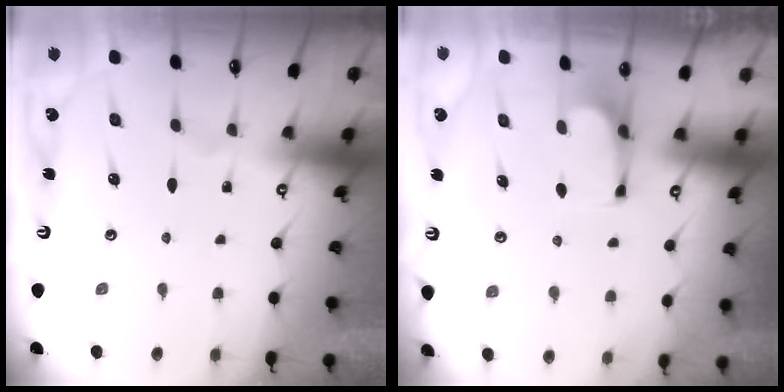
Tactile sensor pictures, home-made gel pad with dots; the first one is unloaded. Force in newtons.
{"total": 4.1, "press": 4.1, "slide": 0.3}